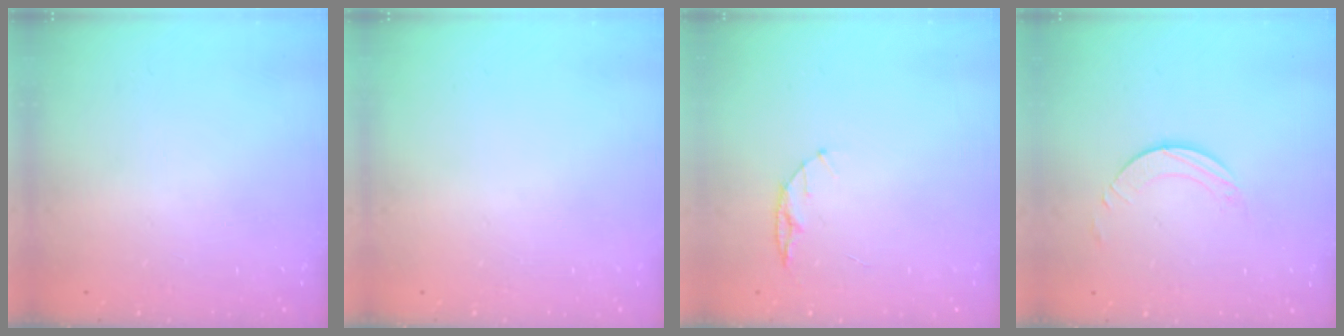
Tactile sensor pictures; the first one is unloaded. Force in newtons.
{"total": 0.0}
{"total": 5.1, "press": 5.1, "slide": 0.6}
{"total": 1.9, "press": 1.9, "slide": 0.1}